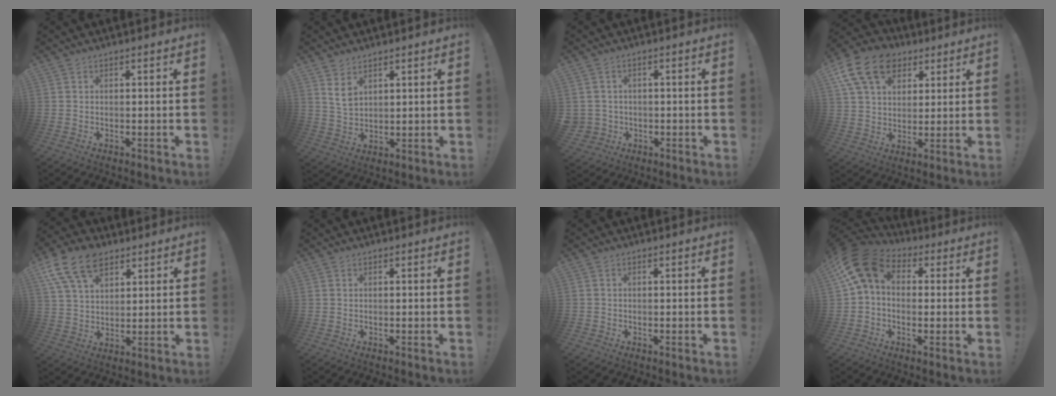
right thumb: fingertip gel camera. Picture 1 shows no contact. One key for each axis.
{"total": 5.7, "fx": 3.4, "fy": 3.3, "fz": 3.1, "tx": -0.046, "ty": -0.017, "tz": 0.063}
{"total": 3.0, "fx": 0.2, "fy": 2.9, "fz": 0.9, "tx": -0.015, "ty": 0.001, "tz": 0.007}
{"total": 17.2, "fx": 7.9, "fy": 12.2, "fz": 9.2, "tx": -0.156, "ty": -0.032, "tz": 0.151}
{"total": 14.8, "fx": 8.2, "fy": 9.2, "fz": 8.2, "tx": -0.147, "ty": -0.034, "tz": 0.154}
{"total": 0.0}
{"total": 0.7, "fx": -0.5, "fy": 0.5, "fz": 0.0, "tx": -0.001, "ty": 0.002, "tz": -0.009}
{"total": 14.1, "fx": 4.0, "fy": 9.1, "fz": 10.0, "tx": -0.185, "ty": 0.000, "tz": 0.077}